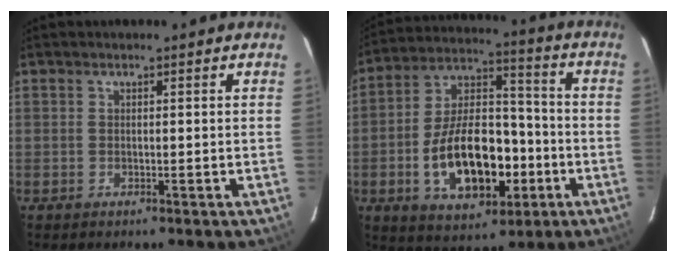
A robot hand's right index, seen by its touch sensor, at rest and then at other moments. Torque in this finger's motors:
{"motor_torque": [1.23, -0.91, 1.05, 0.21]}